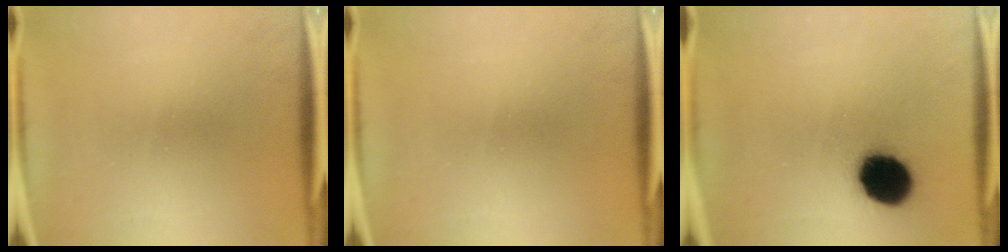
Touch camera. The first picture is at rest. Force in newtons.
{"total": 0.0}
{"total": 13.9}